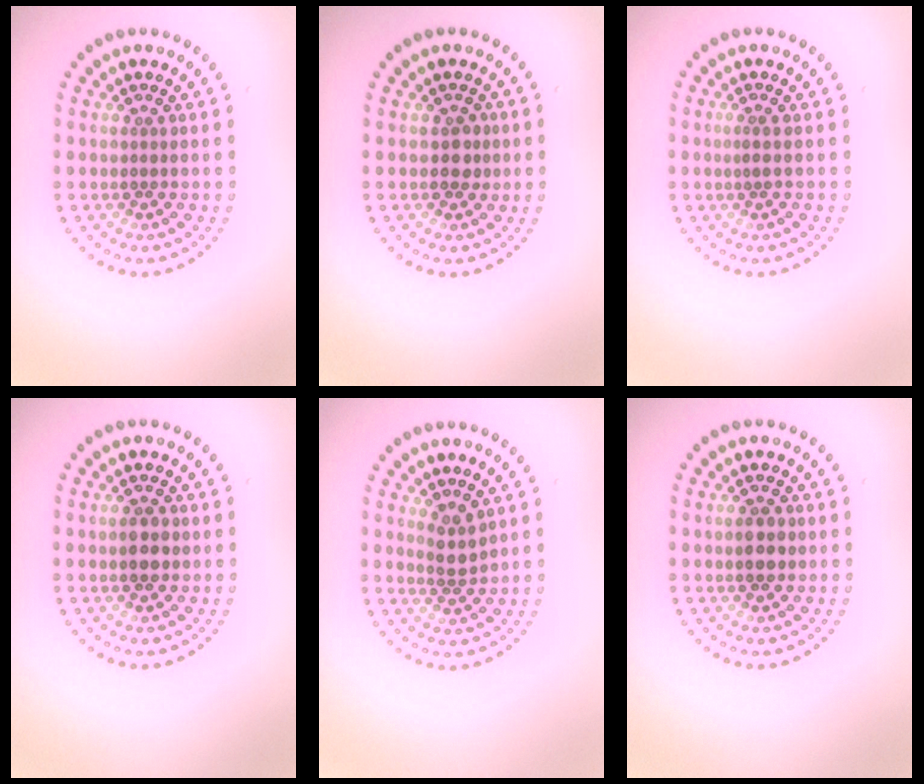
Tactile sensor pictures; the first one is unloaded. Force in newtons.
{"total": 1.3, "press": 1.3, "slide": 0.4}
{"total": 0.6, "press": 0.3, "slide": 0.5}
{"total": 2.5, "press": 2.5, "slide": 0.1}
{"total": 1.9, "press": 1.5, "slide": 1.2}
{"total": 2.5, "press": 2.5, "slide": 0.1}